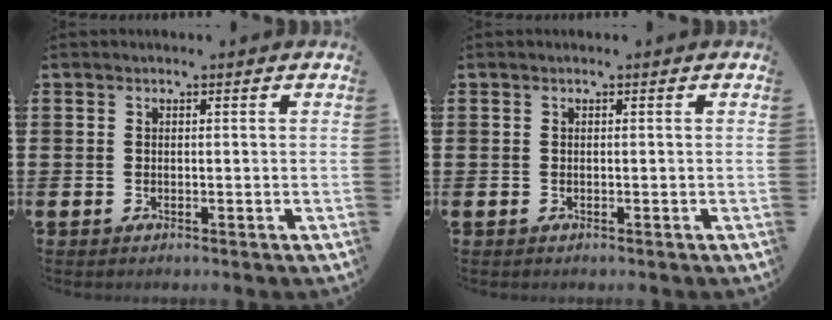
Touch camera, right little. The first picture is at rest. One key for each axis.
{"total": 0.0}